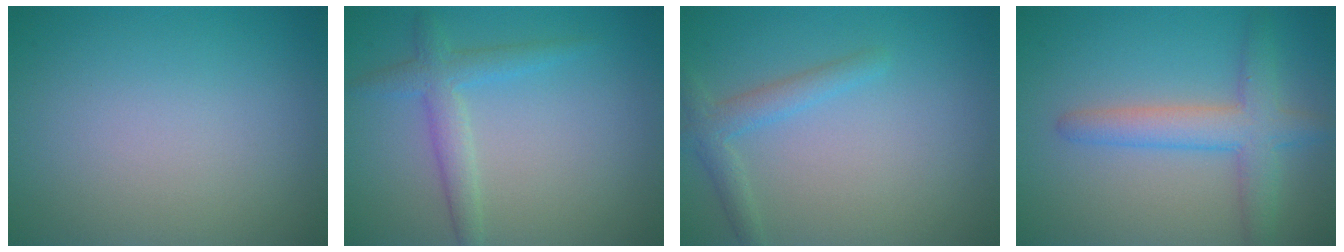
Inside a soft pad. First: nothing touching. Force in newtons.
{"total": 2.8, "press": 2.8, "slide": 0.1}
{"total": 2.2, "press": 2.2, "slide": 0.0}
{"total": 4.3, "press": 4.2, "slide": 0.2}